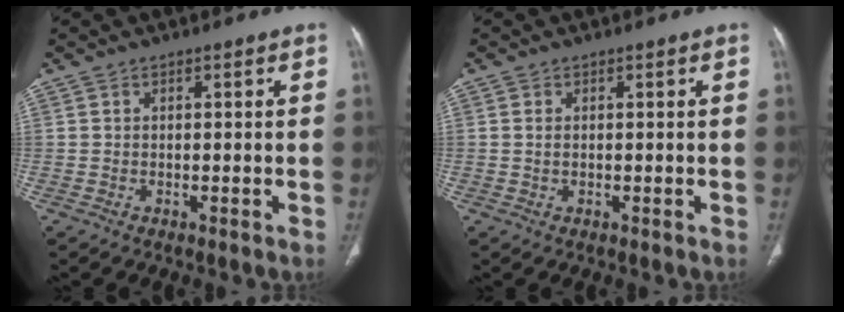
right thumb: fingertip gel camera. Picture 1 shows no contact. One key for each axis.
{"total": 0.8, "fx": 0.1, "fy": 0.4, "fz": 0.7, "tx": -0.021, "ty": 0.000, "tz": 0.006}